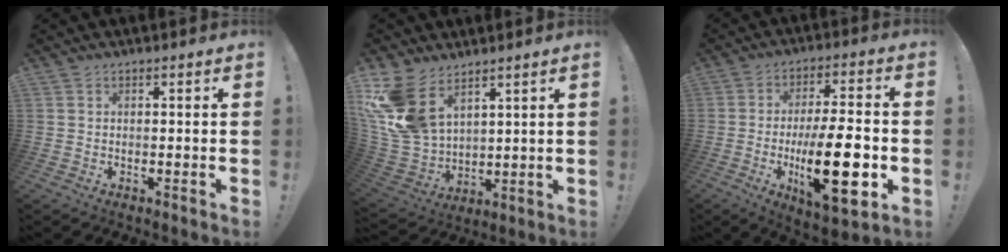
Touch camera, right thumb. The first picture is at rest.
{"total": 15.4, "force": [8.3, 9.7, 8.7], "torque": [-0.188, -0.049, 0.164]}
{"total": 21.3, "force": [-4.7, 6.6, 19.6], "torque": [-0.326, 0.003, -0.070]}